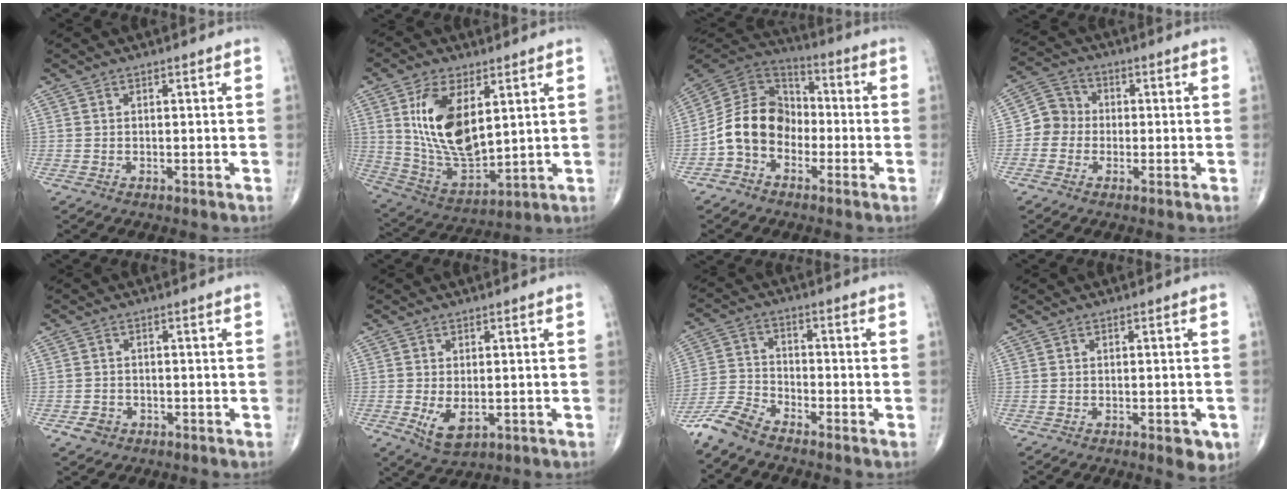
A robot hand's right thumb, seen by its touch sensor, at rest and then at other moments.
{"total": 16.5, "force": [4.9, 8.4, 13.3], "torque": [-0.237, -0.026, 0.108]}
{"total": 12.3, "force": [-3.5, 9.6, 6.9], "torque": [-0.111, 0.054, -0.080]}
{"total": 2.7, "force": [-0.6, 2.3, 1.4], "torque": [-0.018, 0.008, -0.020]}
{"total": 2.6, "force": [-1.3, 2.1, 0.8], "torque": [-0.007, 0.009, -0.019]}
{"total": 5.2, "force": [-1.0, 2.8, 4.2], "torque": [-0.071, -0.012, -0.008]}
{"total": 6.6, "force": [-5.9, 1.7, 2.5], "torque": [-0.059, 0.021, -0.131]}
{"total": 3.7, "force": [-1.5, 1.5, 3.0], "torque": [-0.023, -0.001, -0.015]}